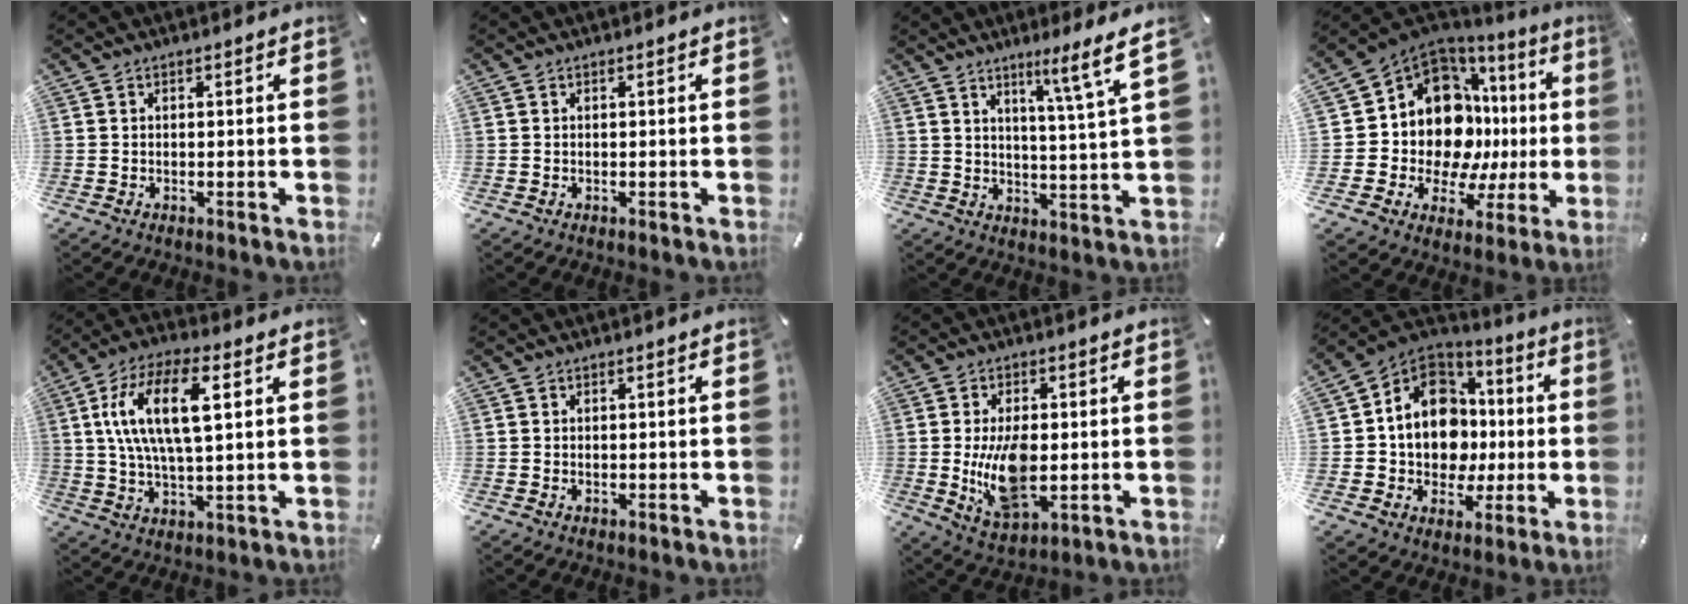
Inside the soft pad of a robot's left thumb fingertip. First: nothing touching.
{"total": 0.0}
{"total": 6.0, "force": [4.1, -0.8, 4.3], "torque": [-0.068, -0.026, 0.062]}
{"total": 16.2, "force": [4.5, 12.1, 9.7], "torque": [-0.178, -0.071, 0.088]}
{"total": 15.7, "force": [4.8, 6.5, 13.5], "torque": [-0.277, 0.010, 0.078]}
{"total": 0.6, "force": [0.0, 0.5, 0.4], "torque": [-0.010, 0.001, 0.000]}
{"total": 12.4, "force": [-0.5, 6.8, 10.4], "torque": [-0.196, -0.018, -0.007]}
{"total": 15.2, "force": [0.9, 13.2, 7.4], "torque": [-0.156, -0.009, 0.024]}